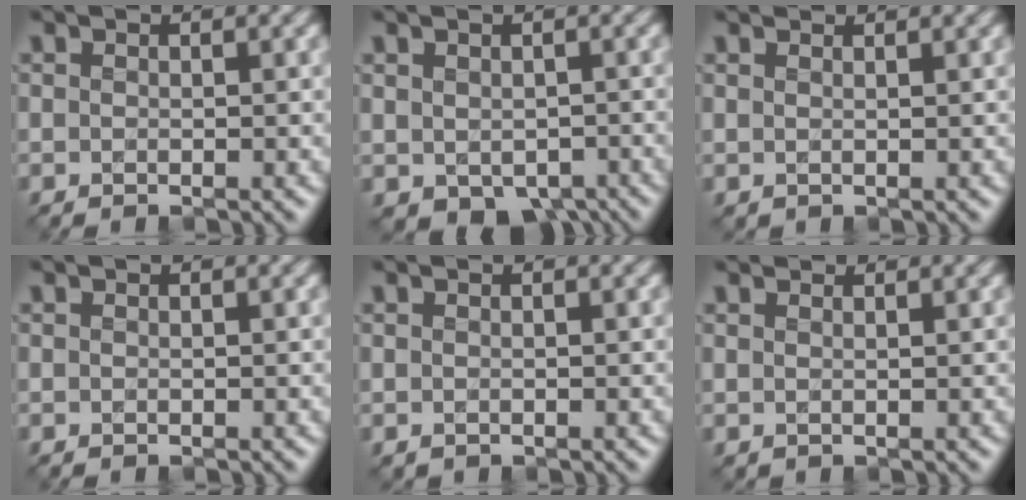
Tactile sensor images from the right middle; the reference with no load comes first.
{"total": 3.2, "force": [-1.6, 2.2, 1.8], "torque": [-0.026, -0.027, -0.002]}
{"total": 2.6, "force": [2.5, 0.6, 0.5], "torque": [-0.003, 0.002, 0.016]}
{"total": 0.0}
{"total": 0.0}
{"total": 2.8, "force": [2.6, 0.7, 0.5], "torque": [-0.006, 0.004, 0.020]}